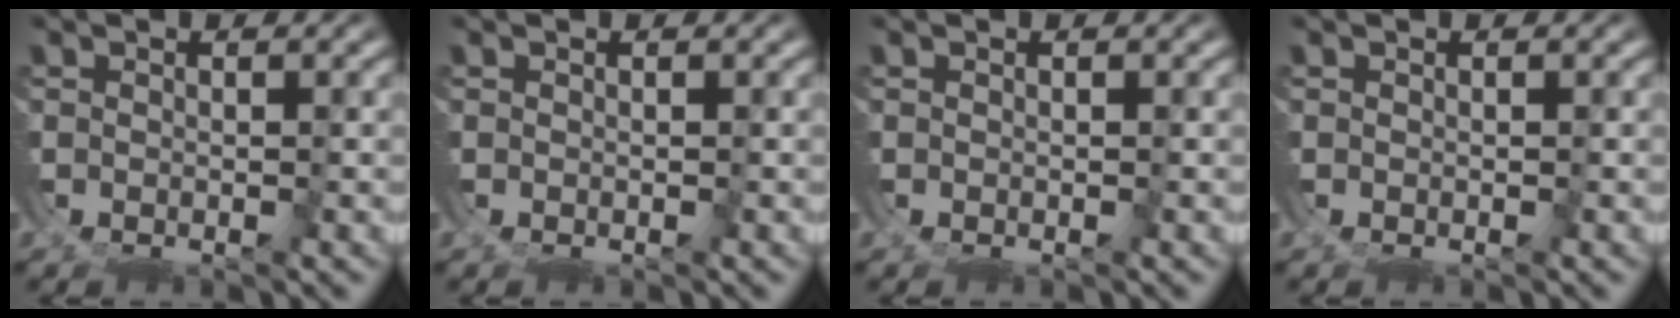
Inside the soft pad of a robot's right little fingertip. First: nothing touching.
{"total": 0.0}
{"total": 0.0}
{"total": 0.0}